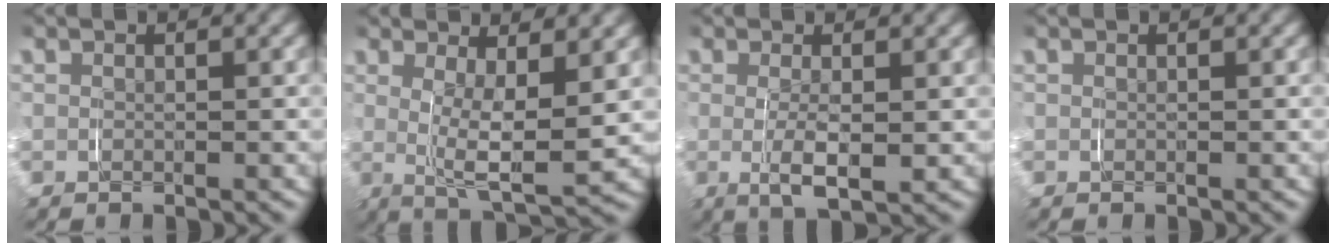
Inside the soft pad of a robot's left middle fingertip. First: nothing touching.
{"total": 6.3, "force": [0.6, 2.2, 5.9], "torque": [-0.100, -0.024, 0.016]}
{"total": 3.5, "force": [-0.2, 1.0, 3.4], "torque": [-0.061, -0.009, 0.001]}
{"total": 0.0}